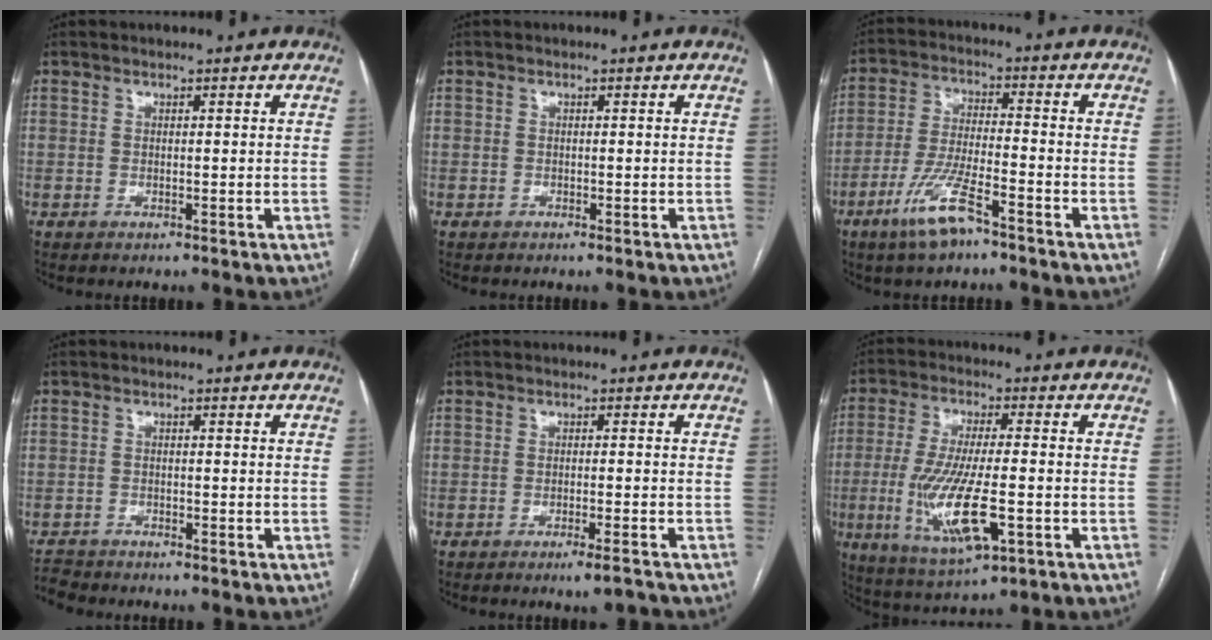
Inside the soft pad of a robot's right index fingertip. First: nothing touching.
{"total": 0.7, "force": [-0.3, 0.7, -0.1], "torque": [0.000, 0.007, -0.007]}
{"total": 8.9, "force": [-5.6, 1.6, 6.7], "torque": [-0.141, -0.012, -0.107]}
{"total": 2.7, "force": [-2.6, 0.5, -0.4], "torque": [0.007, -0.011, -0.047]}
{"total": 2.9, "force": [-2.3, -0.2, 1.8], "torque": [-0.025, -0.005, -0.034]}
{"total": 13.3, "force": [-3.5, 2.9, 12.5], "torque": [-0.252, -0.021, -0.053]}